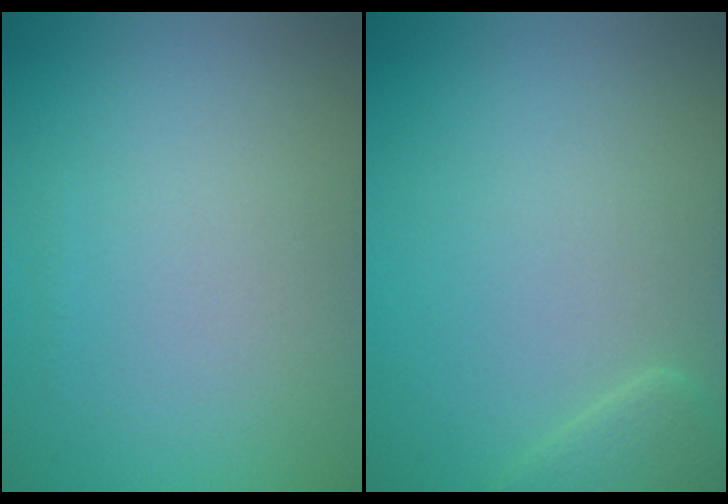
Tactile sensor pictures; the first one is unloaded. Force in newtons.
{"total": 1.5, "press": 1.5, "slide": 0.1}